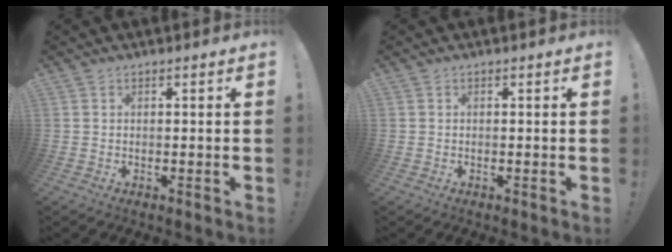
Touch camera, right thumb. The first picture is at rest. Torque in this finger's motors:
{"motor_torque": [-0.02, -0.09, 0.39, -0.05, -0.08]}